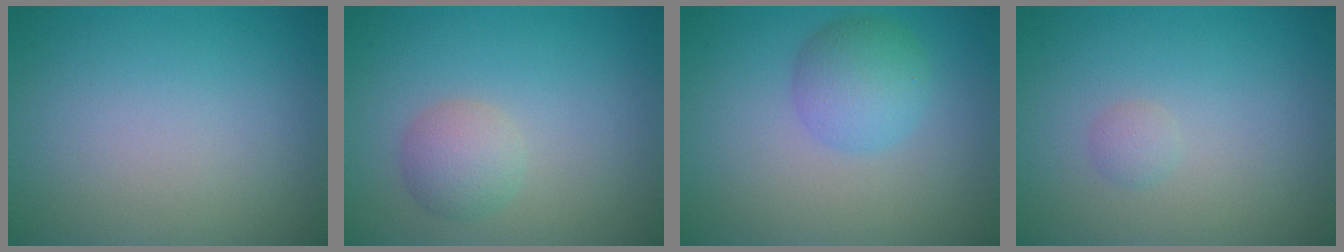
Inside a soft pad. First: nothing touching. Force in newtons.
{"total": 2.4, "press": 2.4, "slide": 0.1}
{"total": 3.5, "press": 3.5, "slide": 0.0}
{"total": 0.8, "press": 0.8, "slide": 0.1}